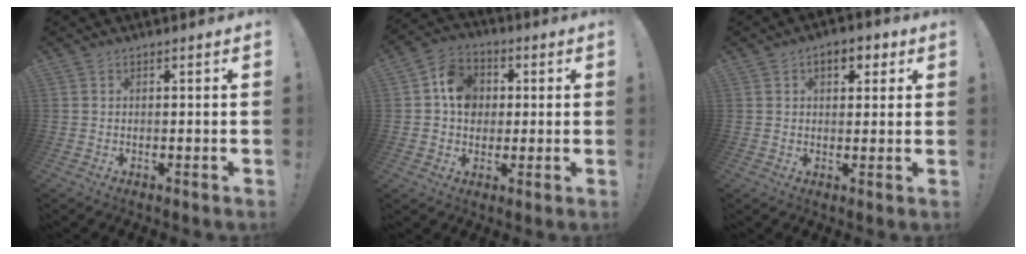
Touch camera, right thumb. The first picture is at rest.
{"total": 10.9, "force": [1.9, 9.4, 5.3], "torque": [-0.079, 0.010, 0.041]}
{"total": 5.3, "force": [2.2, 3.4, 3.4], "torque": [-0.041, 0.002, 0.034]}